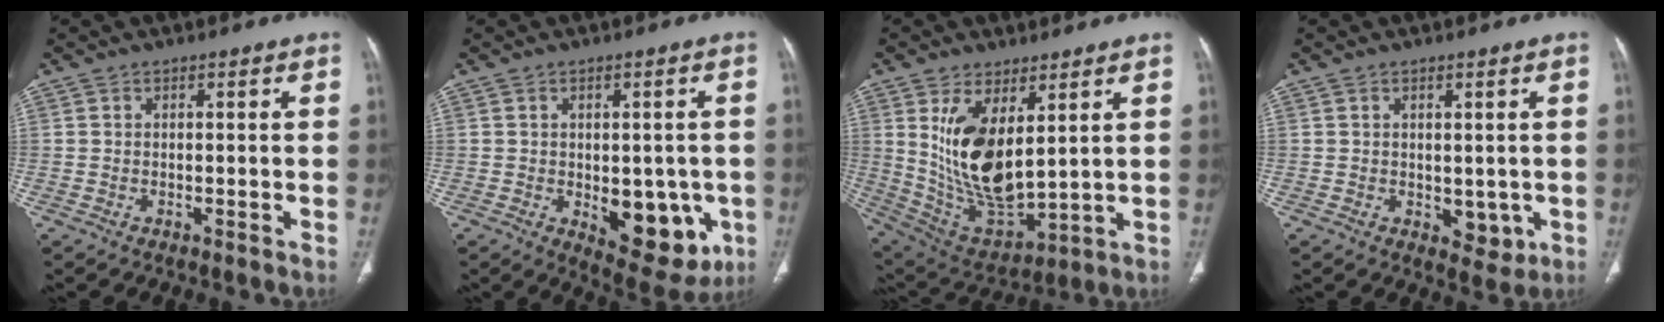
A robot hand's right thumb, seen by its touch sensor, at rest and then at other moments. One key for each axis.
{"total": 13.0, "fx": -3.2, "fy": 7.4, "fz": 10.2, "tx": -0.085, "ty": -0.004, "tz": -0.023}
{"total": 15.9, "fx": 4.5, "fy": 7.5, "fz": 13.3, "tx": -0.238, "ty": -0.030, "tz": 0.112}
{"total": 4.1, "fx": -0.2, "fy": 2.8, "fz": 2.9, "tx": -0.021, "ty": -0.009, "tz": 0.010}